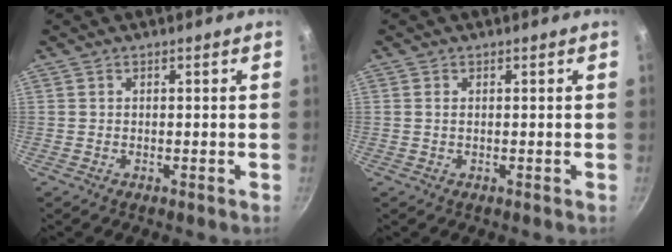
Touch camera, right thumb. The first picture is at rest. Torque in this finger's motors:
{"motor_torque": [-0.57, 0.47, 0.32, 0.23, 0.01]}